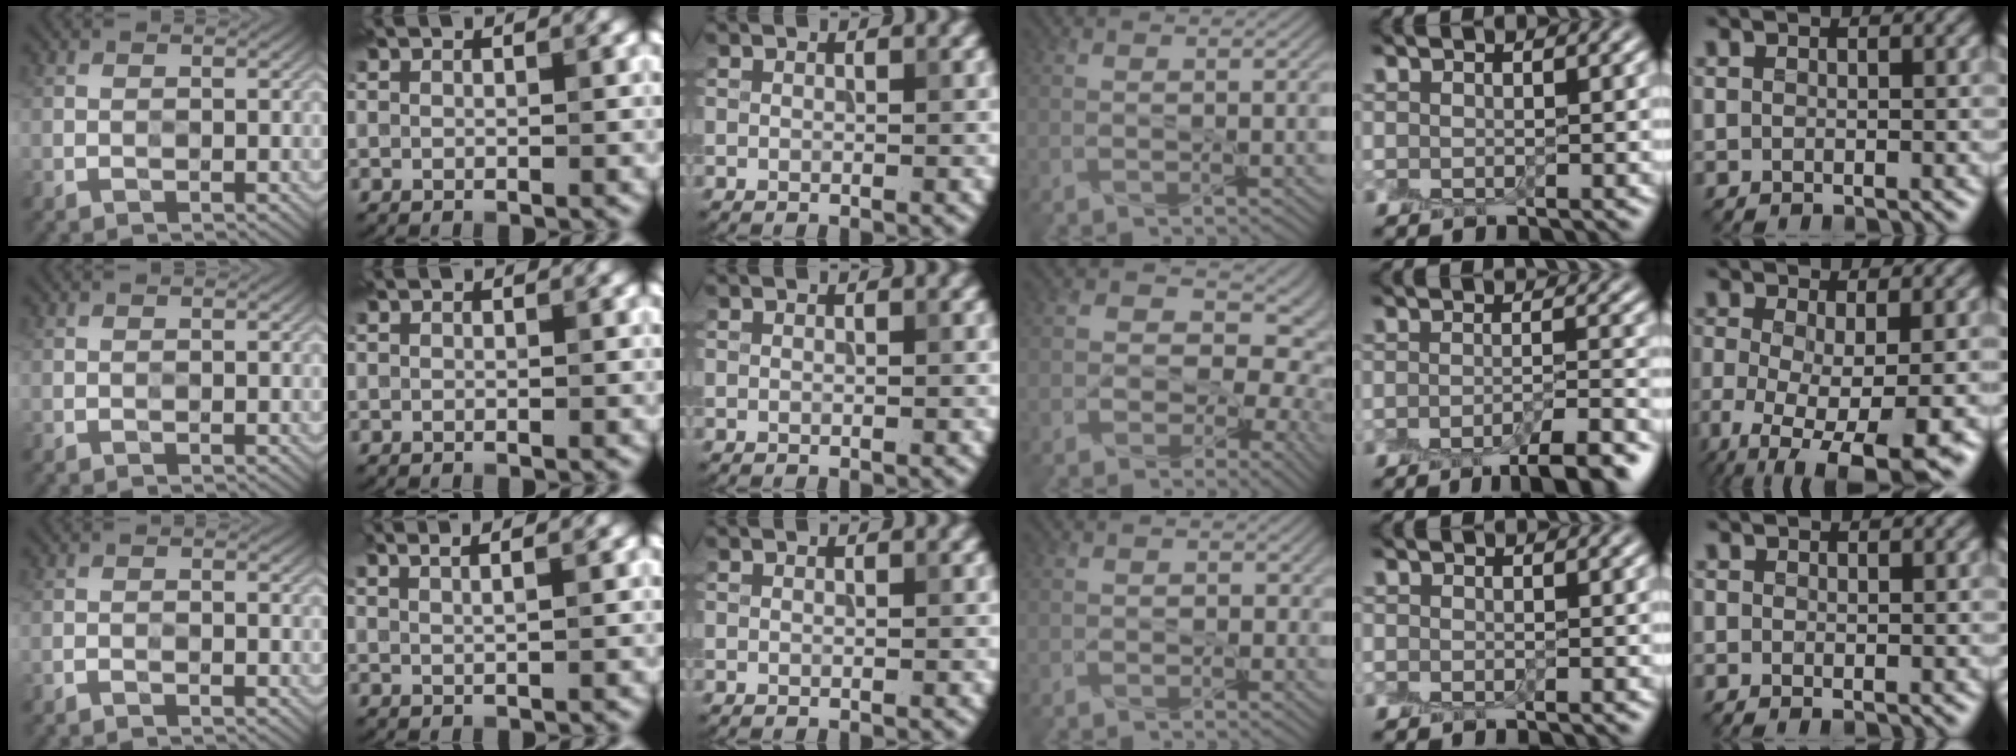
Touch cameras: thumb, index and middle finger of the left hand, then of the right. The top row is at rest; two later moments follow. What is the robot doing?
{"motion": "peel", "object": "aluminum foil"}